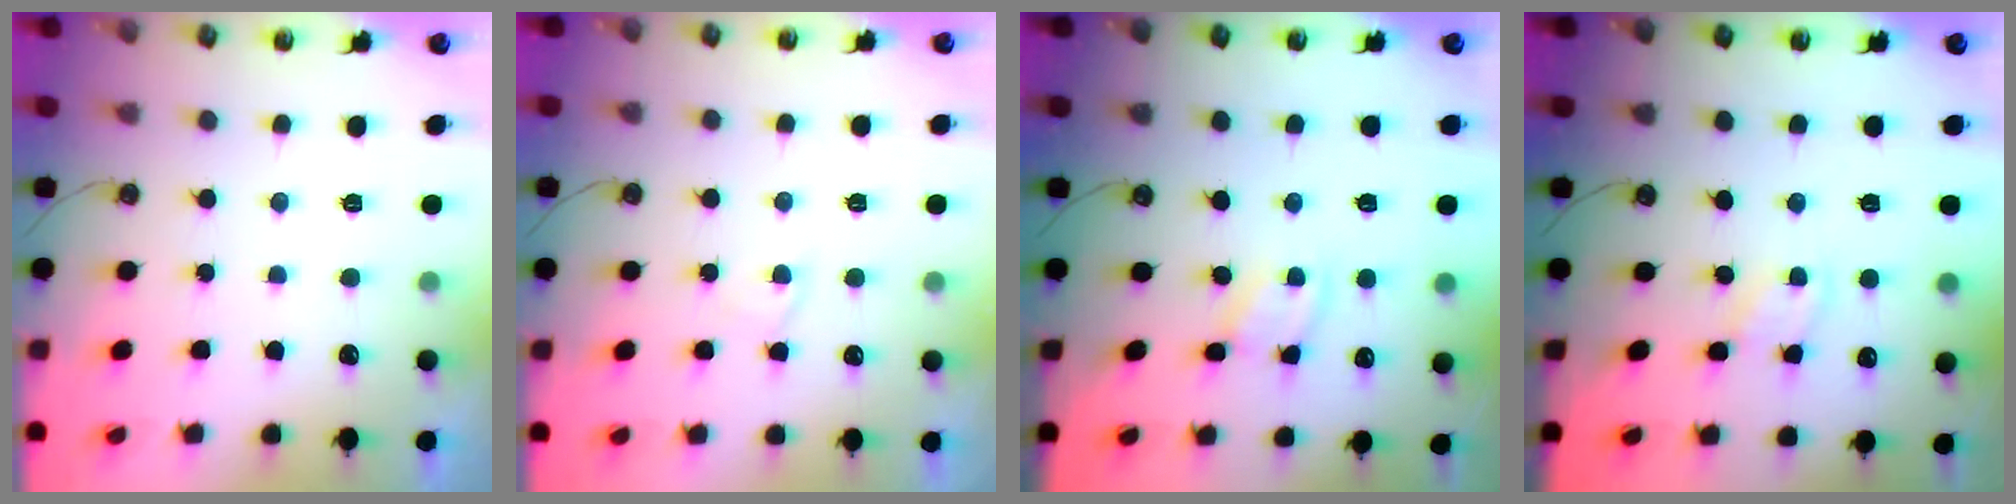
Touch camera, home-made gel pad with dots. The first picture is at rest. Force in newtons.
{"total": 1.5, "press": 1.5, "slide": 0.3}
{"total": 2.5, "press": 2.4, "slide": 0.3}
{"total": 3.7, "press": 3.7, "slide": 0.3}